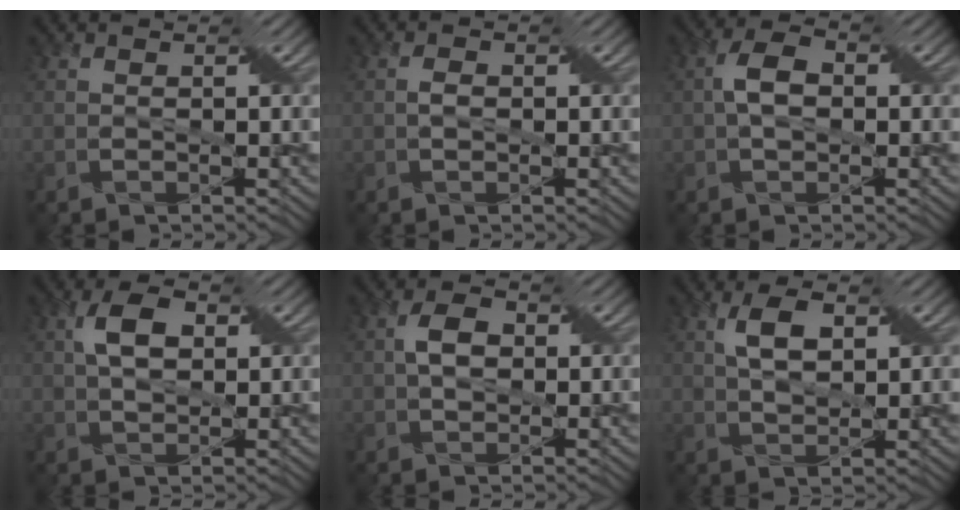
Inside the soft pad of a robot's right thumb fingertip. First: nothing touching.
{"total": 1.1, "force": [-0.1, 0.7, 0.9], "torque": [-0.015, 0.002, -0.003]}
{"total": 4.2, "force": [0.1, 2.5, 3.3], "torque": [-0.067, 0.008, -0.003]}
{"total": 4.9, "force": [1.4, 2.6, 3.9], "torque": [-0.076, 0.011, 0.022]}
{"total": 3.6, "force": [0.4, 2.3, 2.7], "torque": [-0.054, 0.004, 0.004]}
{"total": 4.2, "force": [1.8, 1.7, 3.3], "torque": [-0.066, 0.007, 0.034]}